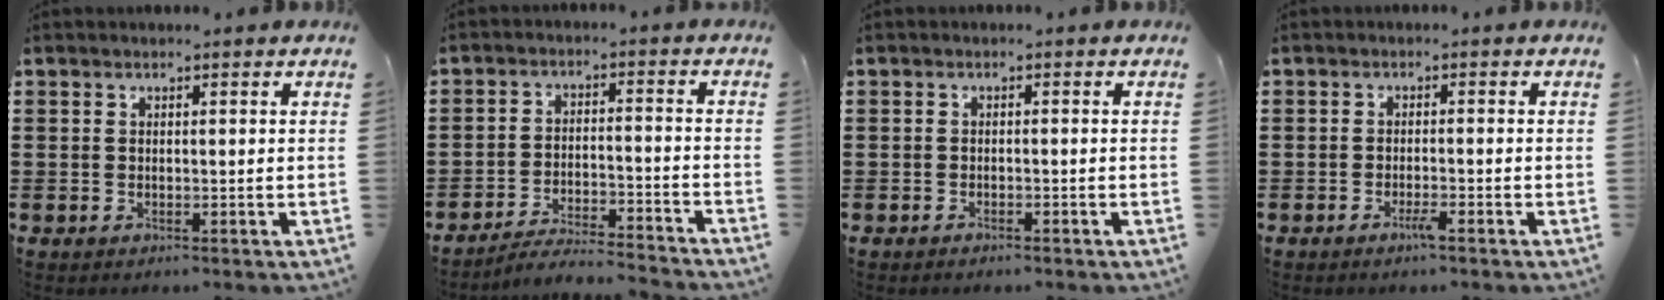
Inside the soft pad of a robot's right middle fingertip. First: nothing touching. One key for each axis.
{"total": 4.7, "fx": -4.6, "fy": 0.0, "fz": 1.2, "tx": -0.030, "ty": -0.003, "tz": -0.094}
{"total": 0.7, "fx": -0.7, "fy": 0.1, "fz": 0.2, "tx": -0.006, "ty": -0.003, "tz": -0.013}
{"total": 1.9, "fx": -1.2, "fy": 0.1, "fz": 1.4, "tx": -0.025, "ty": -0.002, "tz": -0.022}